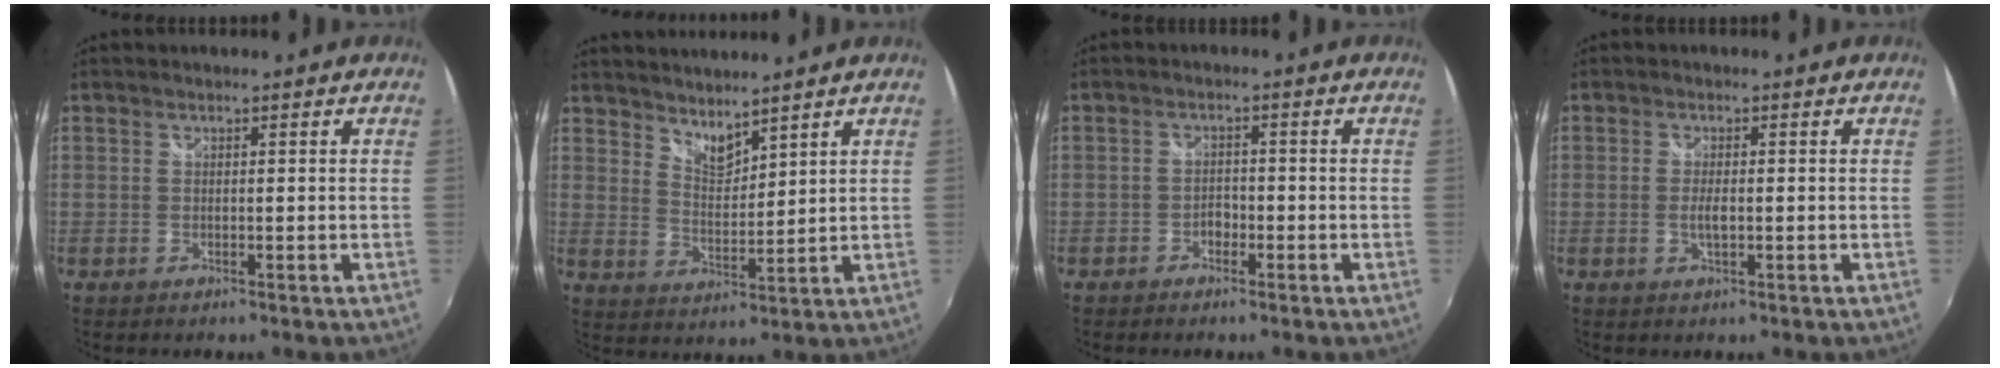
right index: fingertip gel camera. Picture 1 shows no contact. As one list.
[{"total": 5.3, "force": [4.8, 1.3, 1.8], "torque": [-0.024, -0.005, 0.086]}, {"total": 1.9, "force": [-1.2, 1.2, 0.7], "torque": [-0.016, 0.003, -0.022]}, {"total": 2.1, "force": [-0.4, 0.6, 2.0], "torque": [-0.039, -0.003, -0.006]}]